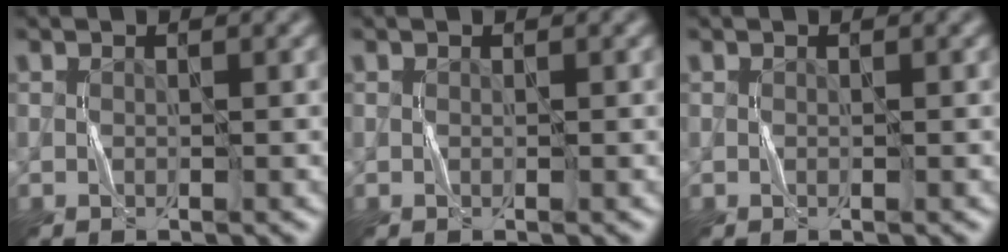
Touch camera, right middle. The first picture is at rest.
{"total": 0.0}
{"total": 0.0}